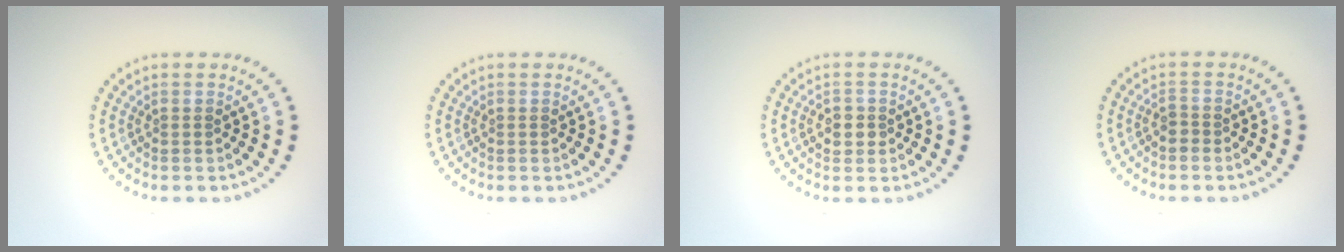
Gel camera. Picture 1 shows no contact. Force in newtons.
{"total": 0.0}
{"total": 1.5, "press": 1.5, "slide": 0.2}
{"total": 0.8, "press": 0.6, "slide": 0.5}